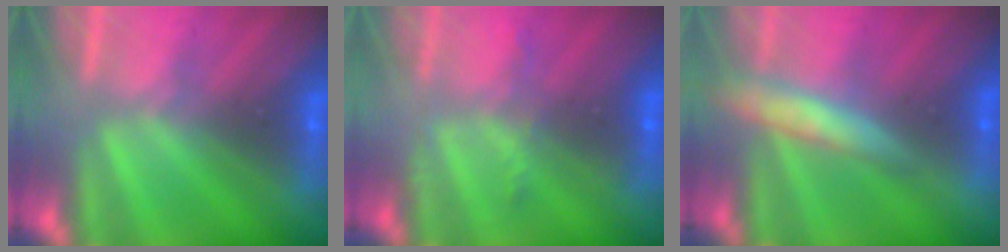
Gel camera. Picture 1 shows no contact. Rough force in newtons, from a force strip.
{"total": 2.3}
{"total": 7.3}